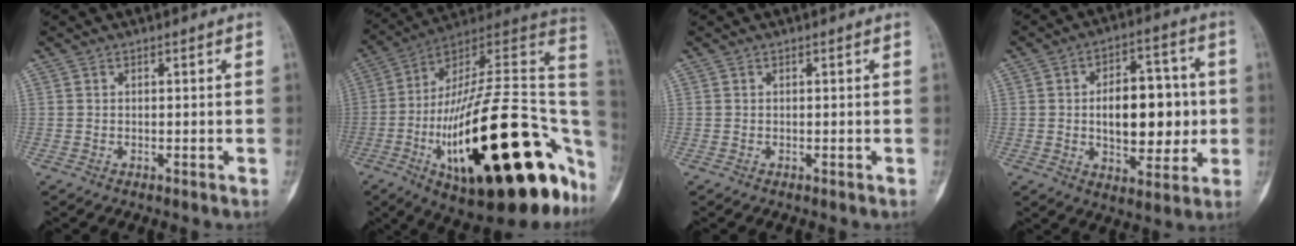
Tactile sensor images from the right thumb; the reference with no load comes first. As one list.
[{"total": 39.9, "force": [-11.1, 14.1, 35.7], "torque": [-0.464, 0.053, -0.172]}, {"total": 0.0}, {"total": 15.8, "force": [-0.2, 8.9, 13.1], "torque": [-0.148, 0.017, 0.000]}]